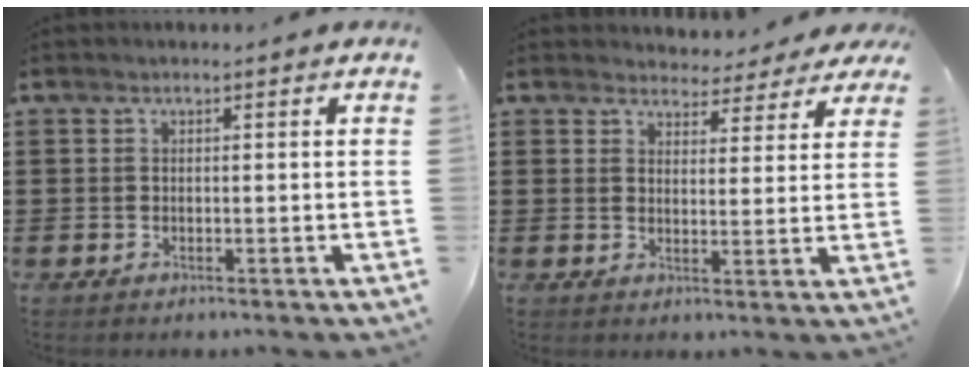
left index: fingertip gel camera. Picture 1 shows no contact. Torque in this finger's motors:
{"motor_torque": [2.14, 0.00, 0.18, -0.04]}